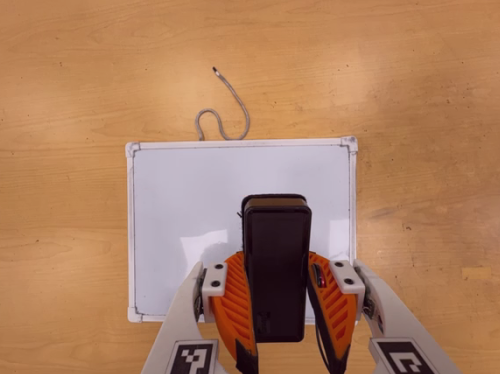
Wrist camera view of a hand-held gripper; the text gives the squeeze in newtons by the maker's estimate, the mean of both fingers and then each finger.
{"total": 6.8, "left": 5.8, "right": 7.9}